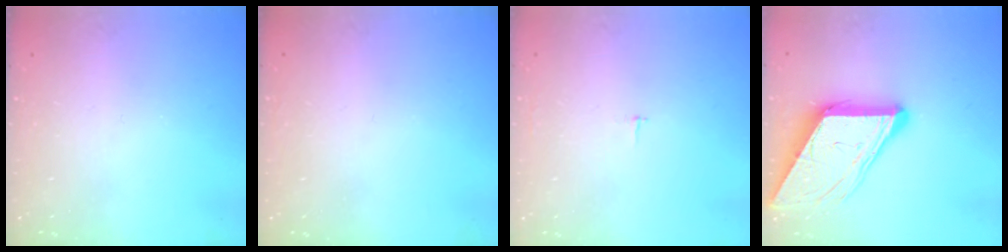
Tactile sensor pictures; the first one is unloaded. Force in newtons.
{"total": 1.6, "press": 1.6, "slide": 0.1}
{"total": 1.8, "press": 1.8, "slide": 0.1}
{"total": 11.5, "press": 11.4, "slide": 1.1}